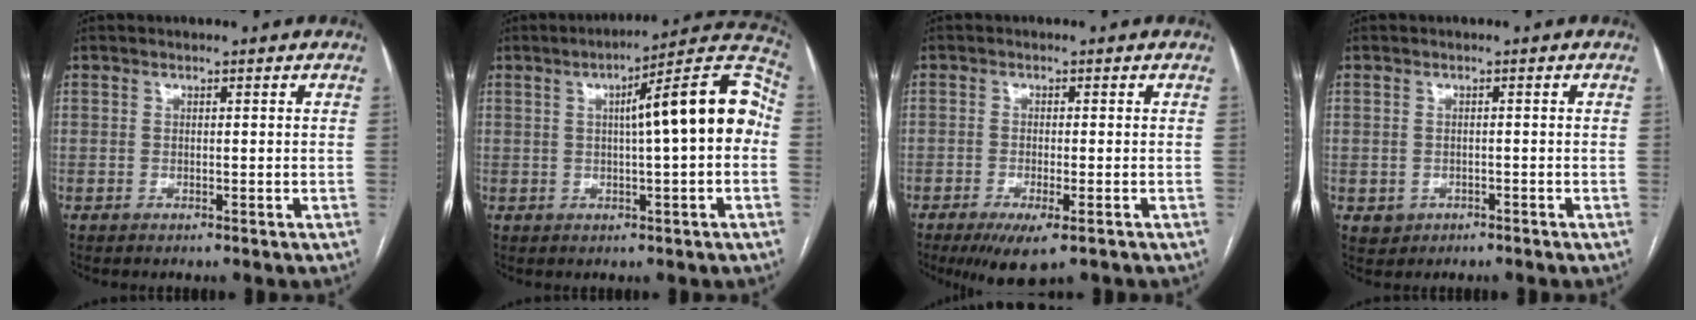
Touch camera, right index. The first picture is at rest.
{"total": 13.4, "force": [1.0, 1.2, 13.3], "torque": [-0.180, 0.040, 0.008]}
{"total": 5.8, "force": [-3.7, 0.8, 4.5], "torque": [-0.073, -0.016, -0.057]}
{"total": 1.7, "force": [-0.9, 1.5, 0.3], "torque": [-0.004, 0.005, -0.006]}